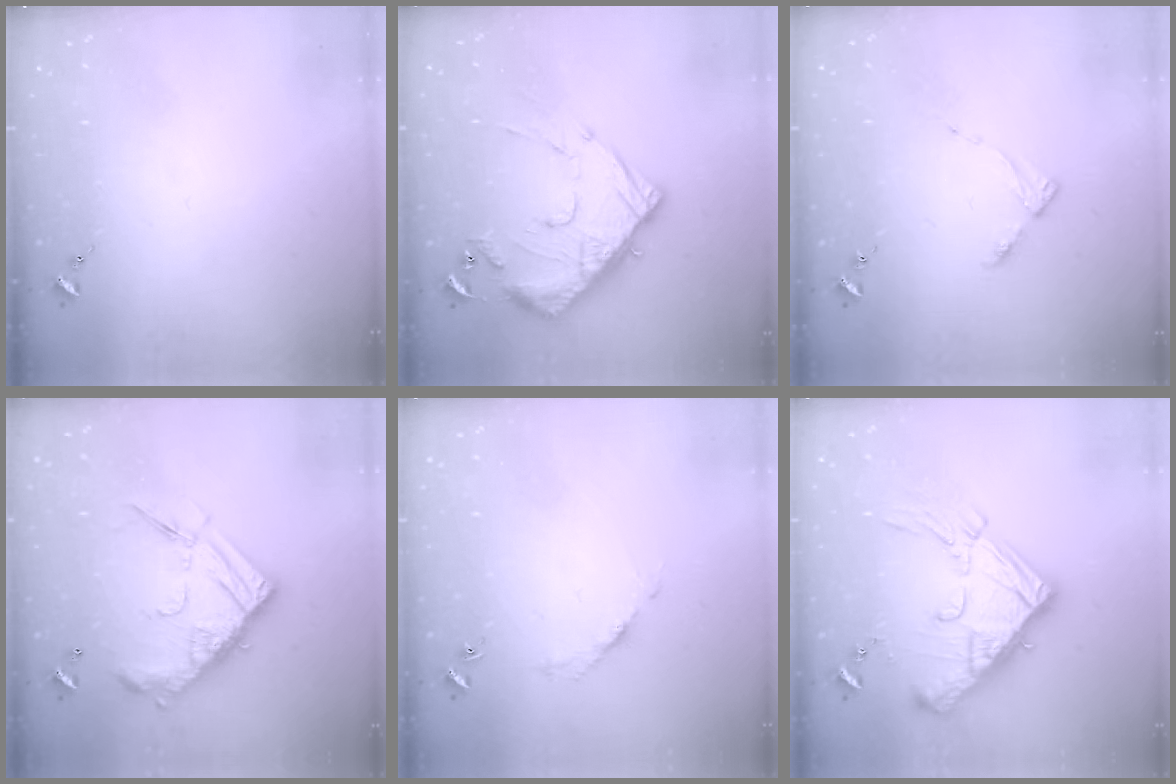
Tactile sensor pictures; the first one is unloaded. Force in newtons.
{"total": 16.6, "press": 16.6, "slide": 1.4}
{"total": 5.0, "press": 4.9, "slide": 0.6}
{"total": 18.6, "press": 18.5, "slide": 1.7}
{"total": 2.7, "press": 2.7, "slide": 0.4}
{"total": 20.5, "press": 20.3, "slide": 2.3}